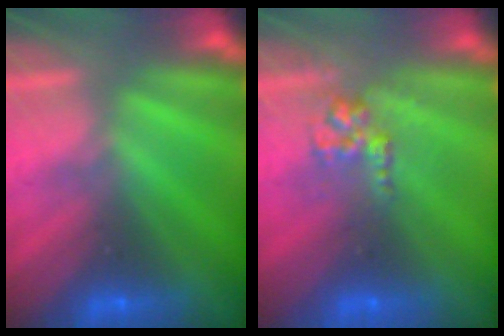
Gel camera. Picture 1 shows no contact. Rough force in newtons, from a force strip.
{"total": 2.9}